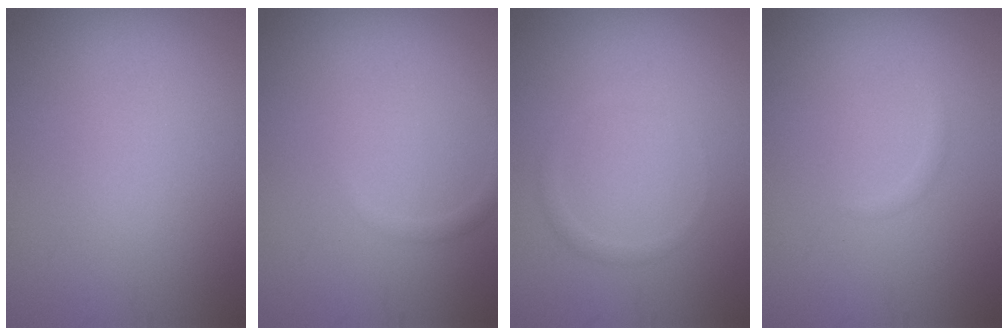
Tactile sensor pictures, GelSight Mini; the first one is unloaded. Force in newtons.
{"total": 0.8, "press": 0.8, "slide": 0.0}
{"total": 0.8, "press": 0.8, "slide": 0.1}
{"total": 0.6, "press": 0.6, "slide": 0.0}